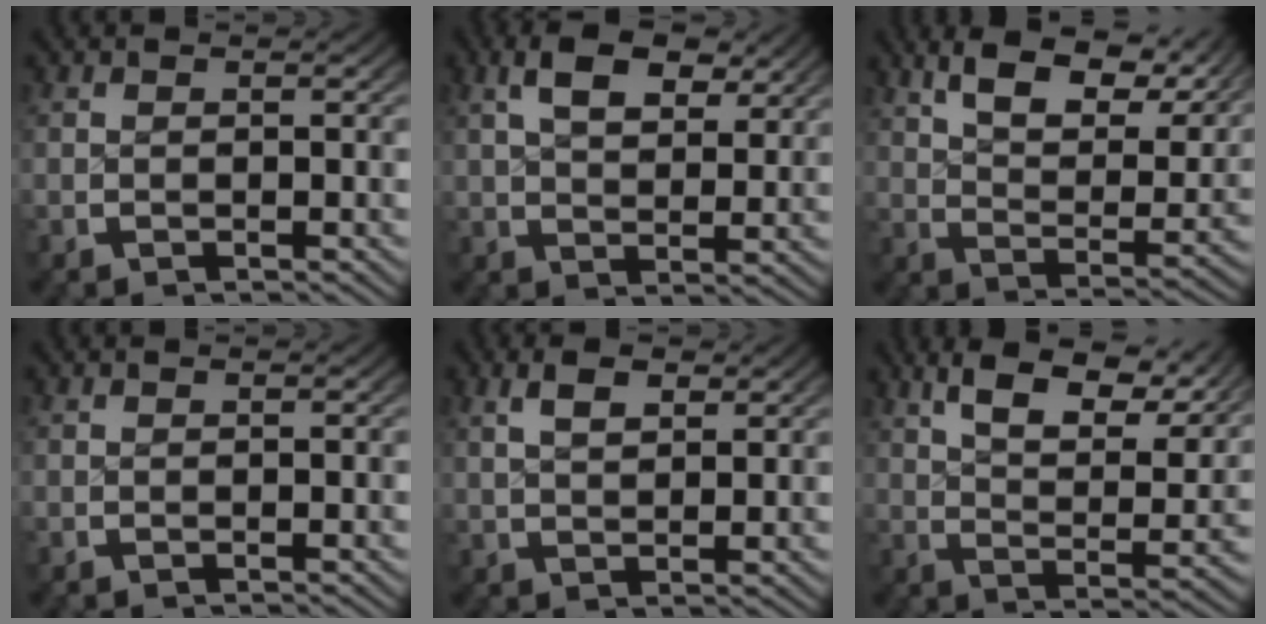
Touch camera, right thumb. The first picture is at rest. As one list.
[{"total": 6.0, "force": [3.4, 2.9, 4.0], "torque": [-0.052, 0.006, 0.054]}, {"total": 10.9, "force": [6.6, 4.6, 7.5], "torque": [-0.109, 0.019, 0.093]}, {"total": 0.0}, {"total": 3.4, "force": [2.1, 1.5, 2.3], "torque": [-0.025, 0.008, 0.039]}, {"total": 11.7, "force": [6.3, 5.1, 8.4], "torque": [-0.126, 0.018, 0.087]}]